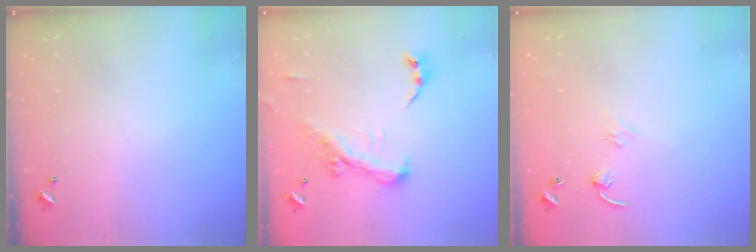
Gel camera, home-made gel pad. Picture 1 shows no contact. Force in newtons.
{"total": 4.8, "press": 4.7, "slide": 1.1}
{"total": 5.2, "press": 5.1, "slide": 0.6}